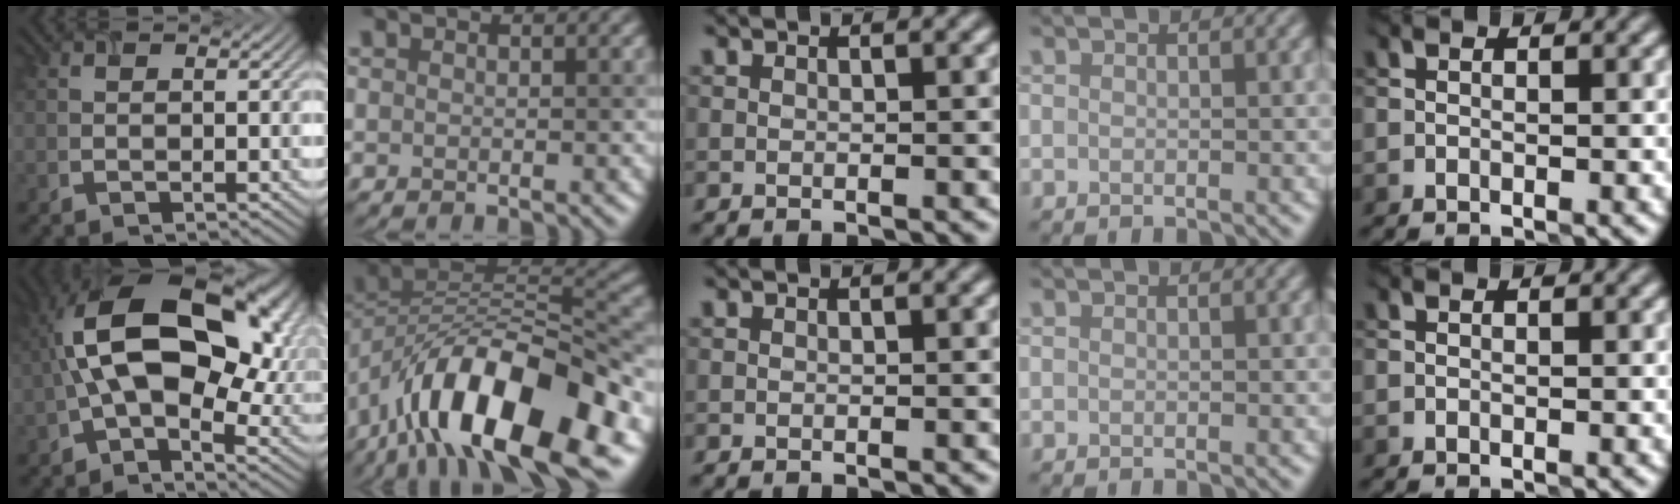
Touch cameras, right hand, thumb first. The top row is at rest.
{"thumb": {"total": 16.9, "force": [2.1, 9.6, 13.7], "torque": [-0.236, 0.005, 0.035]}, "index": {"total": 14.6, "force": [-7.5, 6.6, 10.6], "torque": [-0.169, 0.013, -0.135]}}